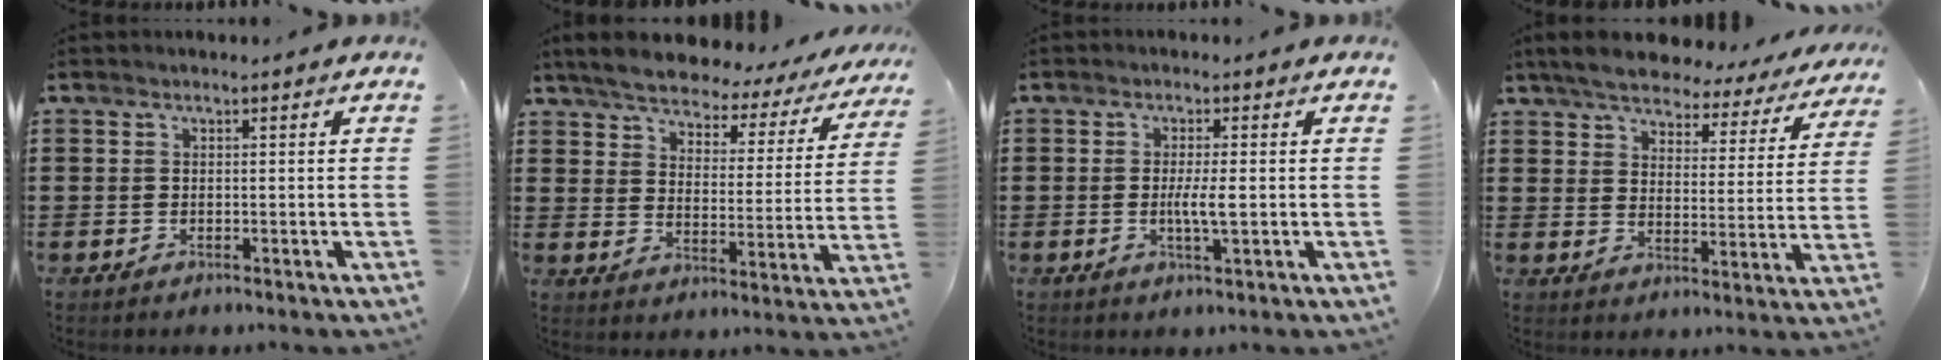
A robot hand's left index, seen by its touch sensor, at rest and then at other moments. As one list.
[{"total": 5.1, "force": [4.9, 0.9, 1.2], "torque": [-0.054, -0.032, 0.079]}, {"total": 3.4, "force": [-0.2, 0.4, 3.3], "torque": [-0.060, -0.004, -0.005]}, {"total": 5.5, "force": [5.3, 0.9, 1.3], "torque": [-0.055, -0.031, 0.090]}]